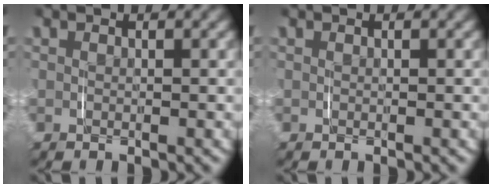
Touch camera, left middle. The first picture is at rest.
{"total": 0.0}